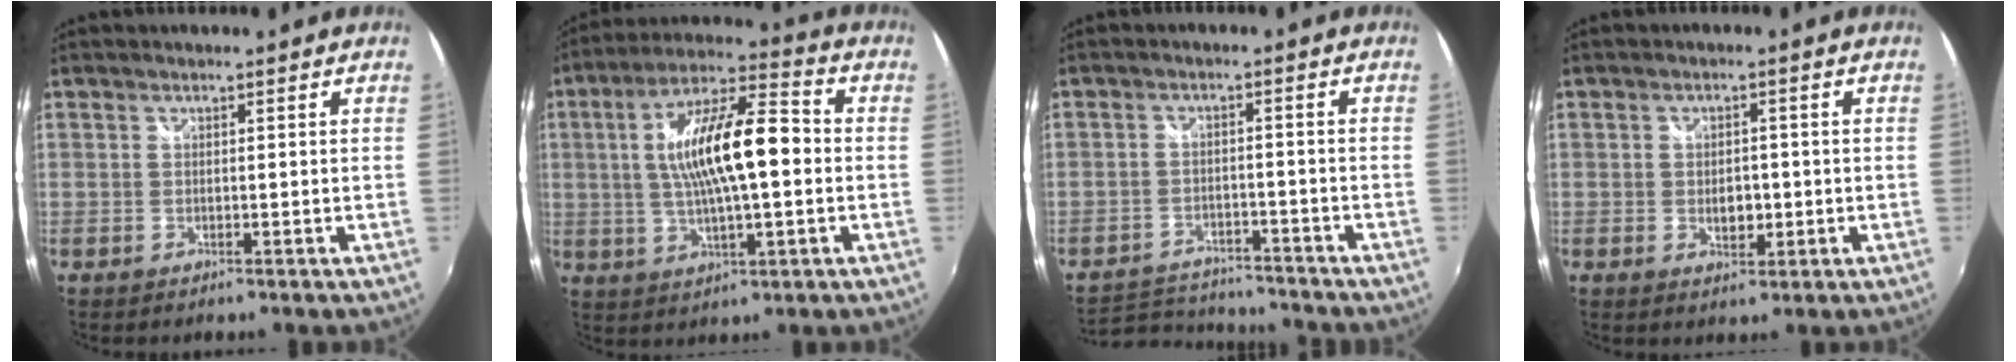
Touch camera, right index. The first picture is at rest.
{"total": 16.1, "force": [0.5, 4.6, 15.5], "torque": [-0.280, 0.018, 0.005]}
{"total": 12.4, "force": [-11.5, 3.1, 3.4], "torque": [-0.089, 0.005, -0.170]}
{"total": 3.5, "force": [-0.6, 2.4, 2.5], "torque": [-0.041, -0.003, -0.007]}